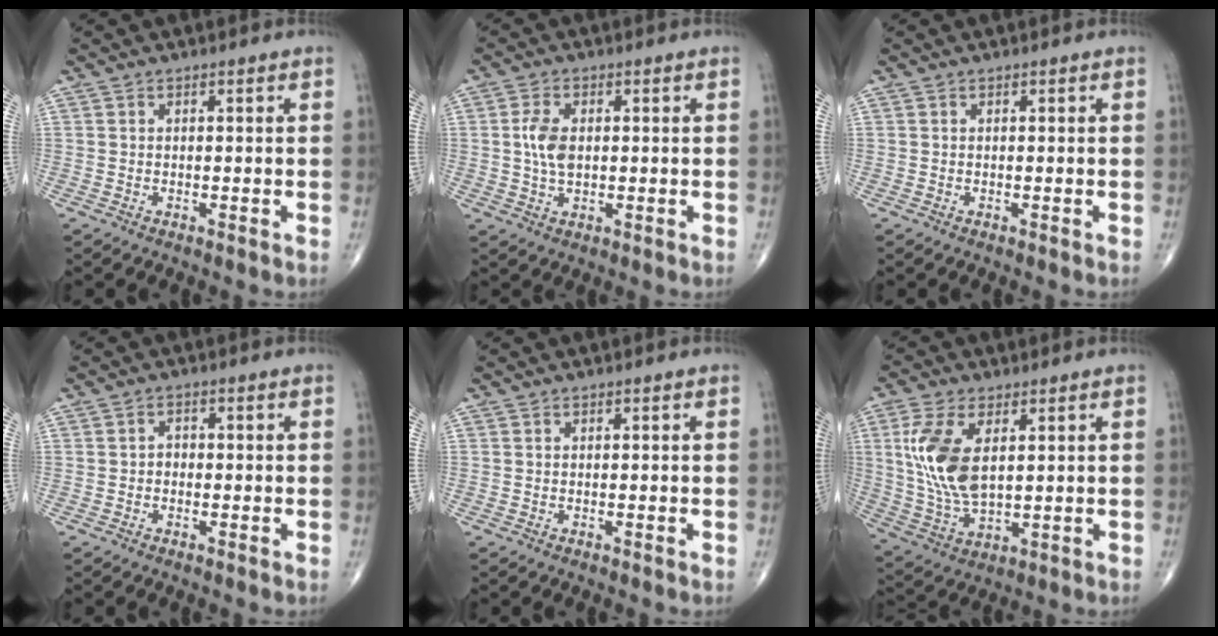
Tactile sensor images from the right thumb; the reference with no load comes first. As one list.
[{"total": 5.3, "force": [0.5, 3.1, 4.3], "torque": [-0.086, 0.001, 0.008]}, {"total": 0.0}, {"total": 1.6, "force": [-0.3, 1.3, 0.9], "torque": [-0.001, 0.009, -0.010]}, {"total": 0.0}, {"total": 12.9, "force": [3.1, 6.6, 10.6], "torque": [-0.221, -0.011, 0.070]}]